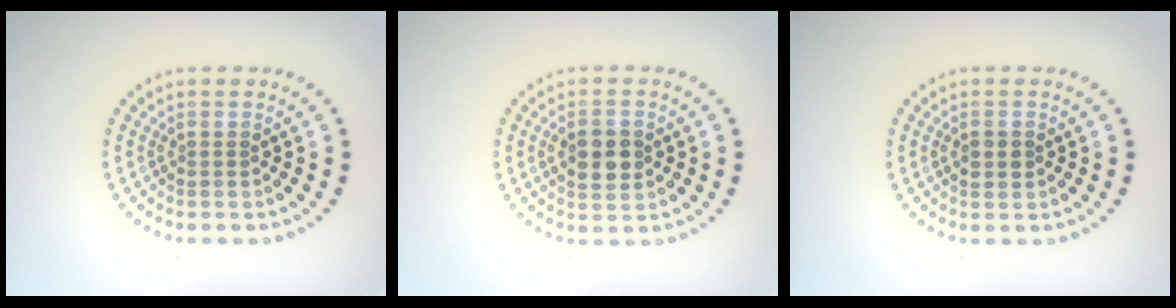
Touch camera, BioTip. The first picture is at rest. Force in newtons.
{"total": 3.3, "press": 3.3, "slide": 0.1}
{"total": 1.4, "press": 1.4, "slide": 0.2}